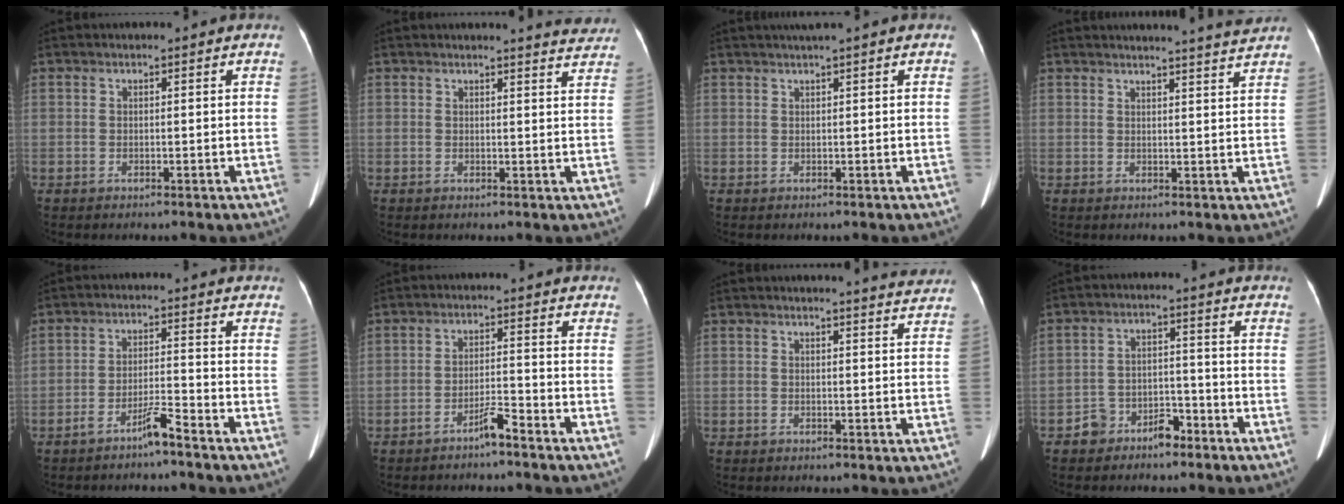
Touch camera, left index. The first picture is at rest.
{"total": 5.3, "force": [5.3, 0.1, 0.7], "torque": [-0.008, -0.023, 0.038]}
{"total": 1.7, "force": [1.2, -0.4, 1.2], "torque": [-0.020, 0.009, 0.026]}
{"total": 6.9, "force": [6.6, -1.5, 1.6], "torque": [-0.023, -0.014, 0.070]}
{"total": 3.9, "force": [-3.2, -0.2, 2.3], "torque": [-0.048, -0.002, -0.060]}
{"total": 3.3, "force": [-2.7, 0.0, 1.9], "torque": [-0.036, -0.001, -0.050]}
{"total": 5.0, "force": [4.9, -0.5, 1.0], "torque": [-0.016, -0.012, 0.039]}
{"total": 4.9, "force": [-3.6, 2.9, 1.5], "torque": [-0.023, 0.018, -0.056]}